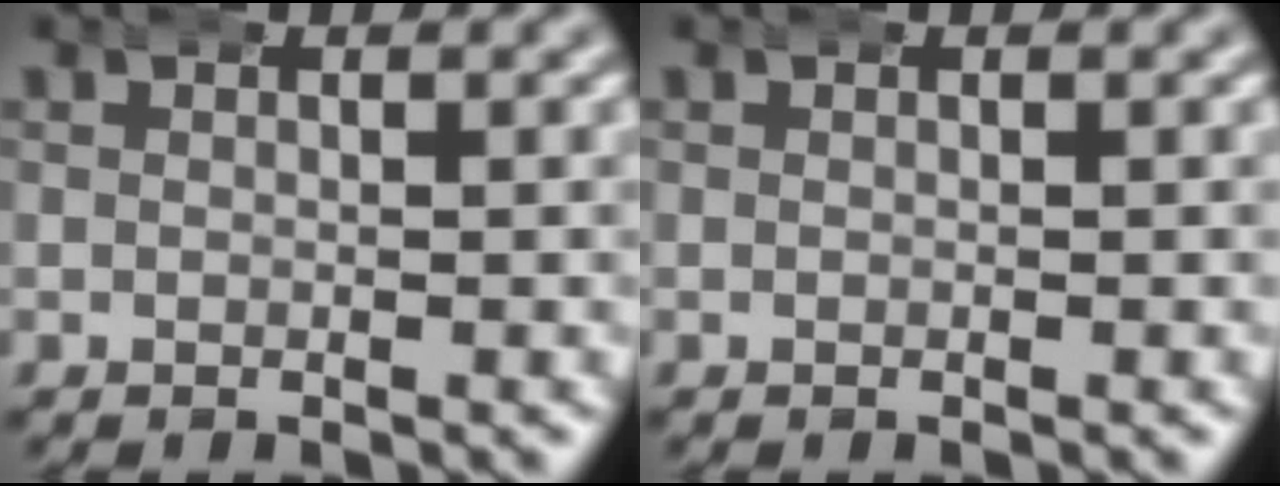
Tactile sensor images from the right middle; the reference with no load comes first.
{"total": 0.0}